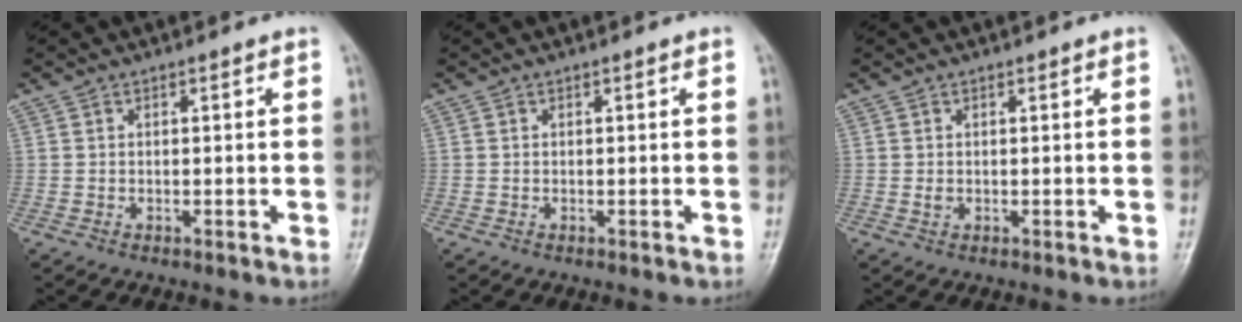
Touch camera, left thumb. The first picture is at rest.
{"total": 0.0}
{"total": 0.8, "force": [0.1, 0.6, 0.4], "torque": [-0.006, 0.000, 0.003]}